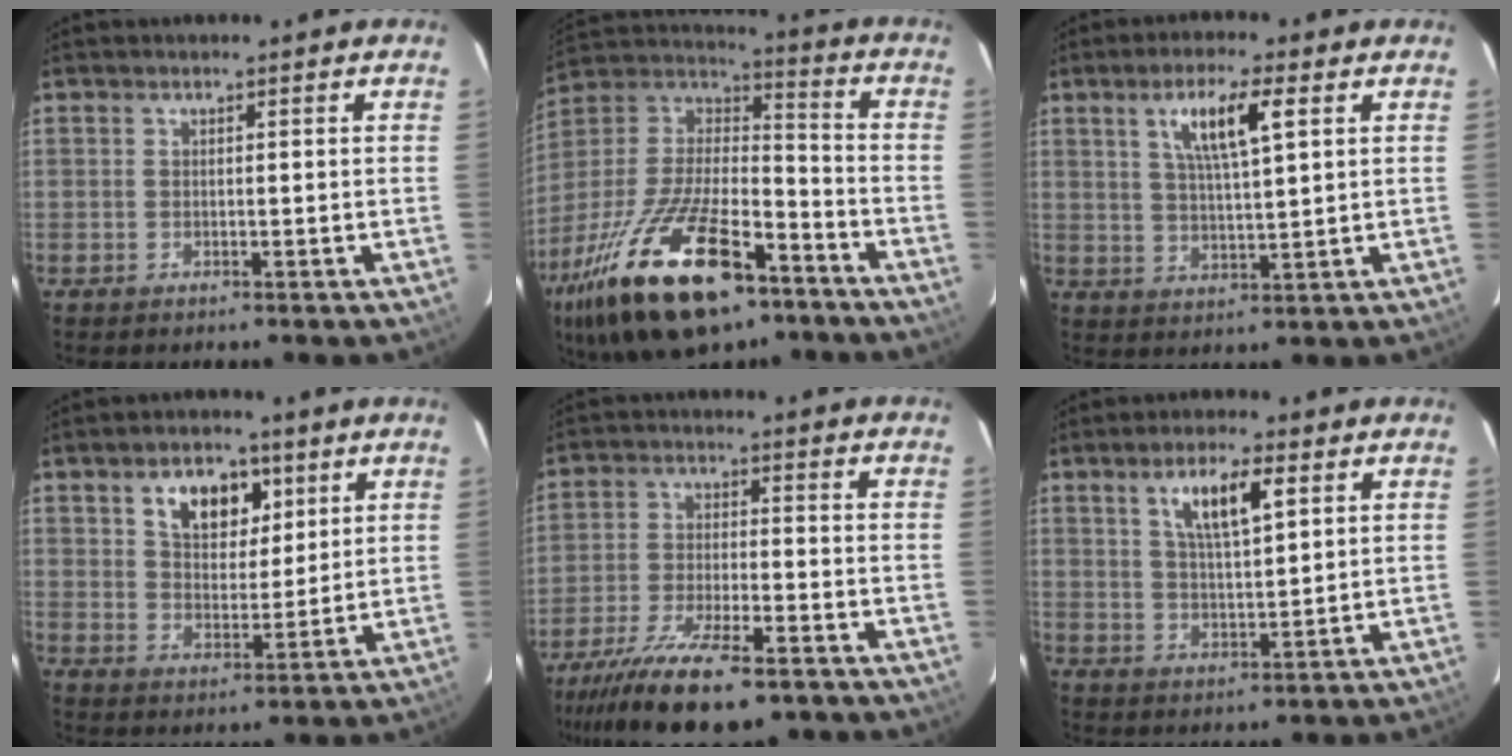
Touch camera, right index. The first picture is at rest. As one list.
[{"total": 28.5, "force": [-17.0, 11.7, 19.7], "torque": [-0.392, -0.022, -0.283]}, {"total": 8.2, "force": [3.4, 1.6, 7.3], "torque": [-0.132, 0.004, 0.063]}, {"total": 9.4, "force": [4.5, 5.9, 5.8], "torque": [-0.098, 0.015, 0.078]}, {"total": 17.5, "force": [-13.1, 4.6, 10.6], "torque": [-0.221, -0.044, -0.224]}, {"total": 8.2, "force": [3.6, 2.3, 6.9], "torque": [-0.125, 0.005, 0.069]}]